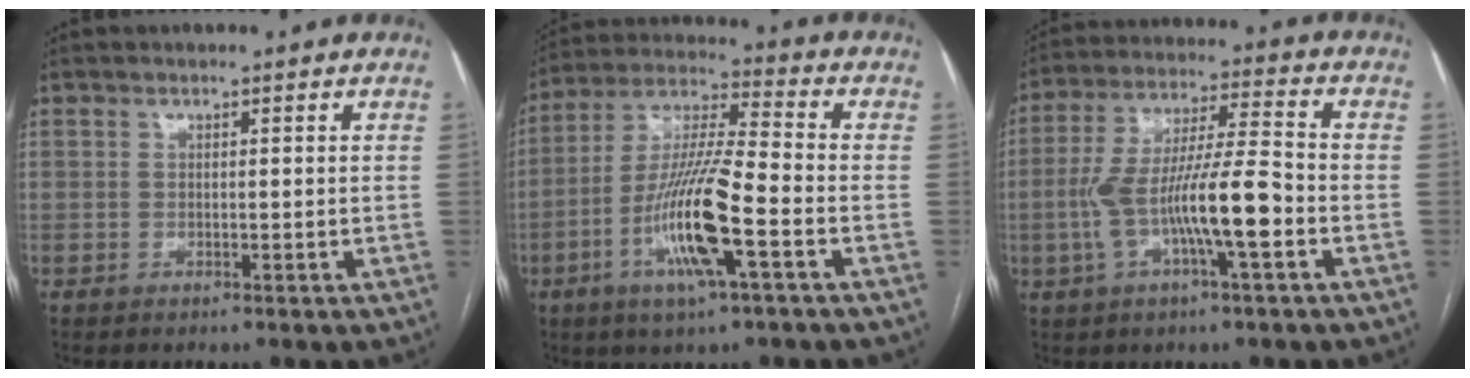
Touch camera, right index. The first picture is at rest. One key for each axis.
{"total": 14.4, "fx": -5.0, "fy": 1.1, "fz": 13.5, "tx": -0.270, "ty": -0.007, "tz": -0.095}
{"total": 13.0, "fx": -3.6, "fy": 1.3, "fz": 12.5, "tx": -0.240, "ty": 0.013, "tz": -0.066}